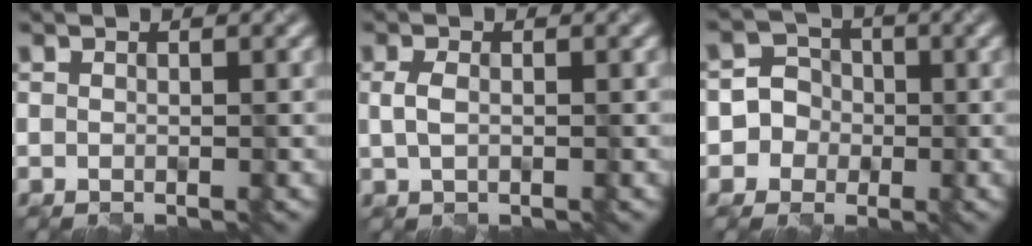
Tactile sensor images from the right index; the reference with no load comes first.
{"total": 1.6, "force": [0.0, 0.9, 1.3], "torque": [-0.035, 0.002, 0.003]}
{"total": 5.2, "force": [-1.2, 5.0, 0.4], "torque": [0.006, 0.024, -0.044]}